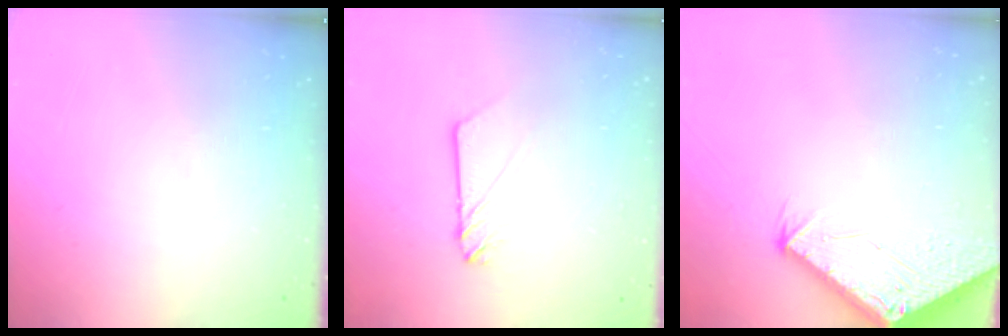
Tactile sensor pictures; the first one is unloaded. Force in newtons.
{"total": 3.0, "press": 3.0, "slide": 0.2}
{"total": 2.7, "press": 2.7, "slide": 0.1}